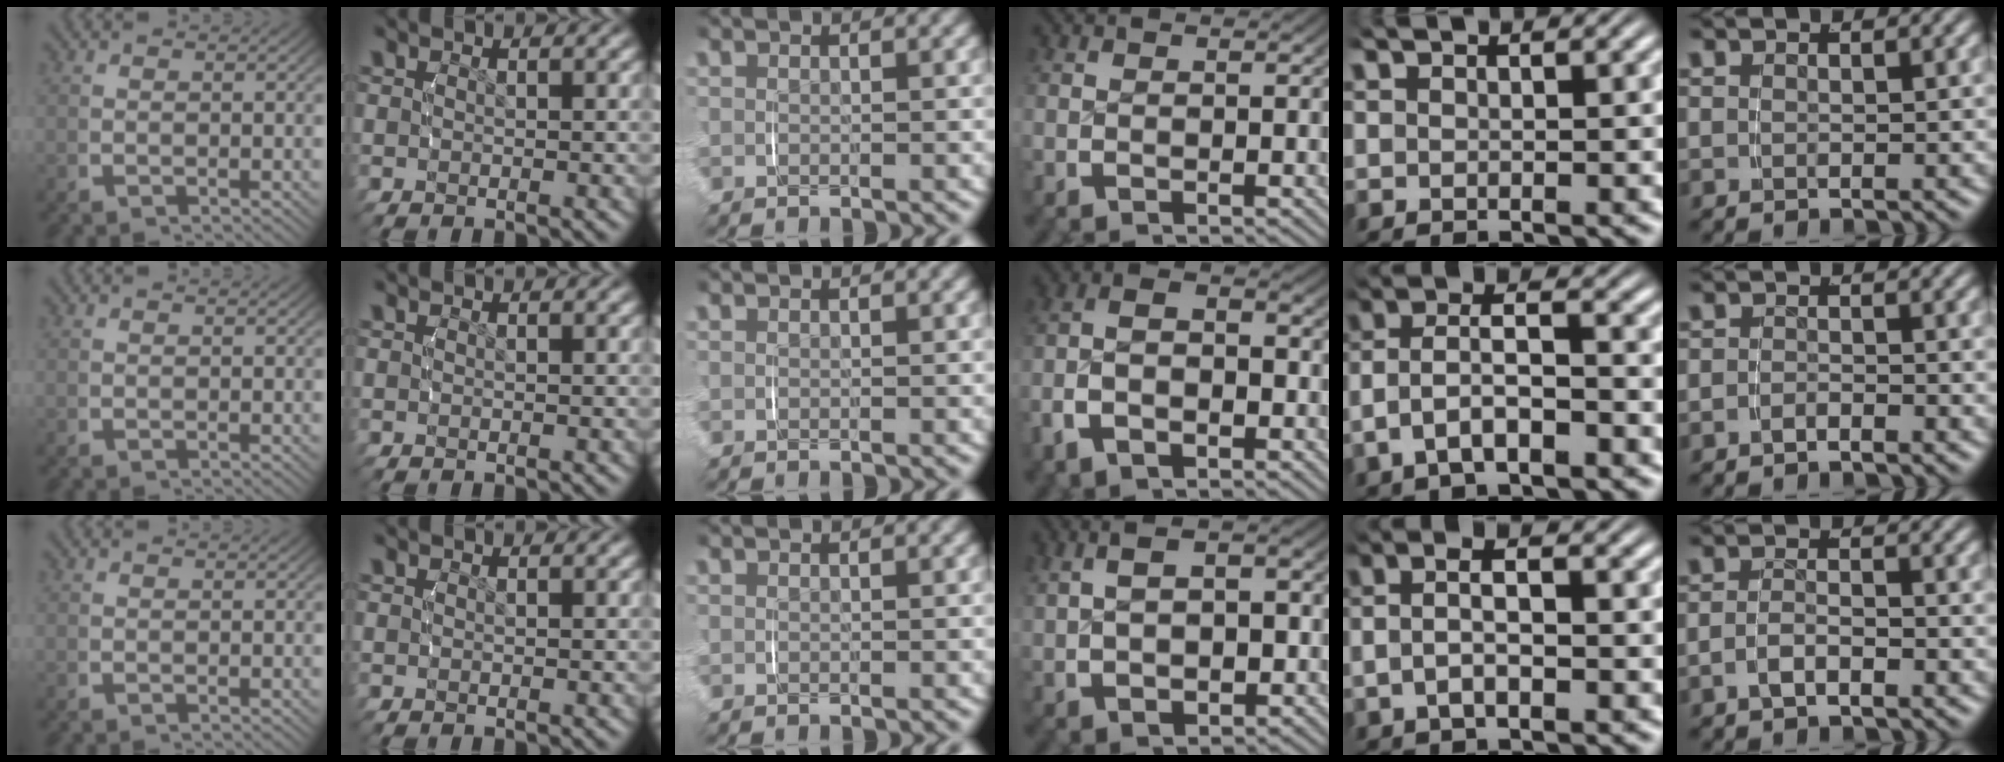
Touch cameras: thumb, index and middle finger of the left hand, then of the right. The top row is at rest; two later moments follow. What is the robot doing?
{"motion": "lift_and_place", "object": "scarf"}